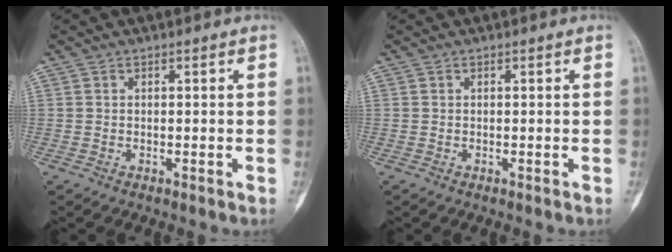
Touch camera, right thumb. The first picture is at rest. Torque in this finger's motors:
{"motor_torque": [-0.01, -0.01, 0.02, -0.02, 0.00]}